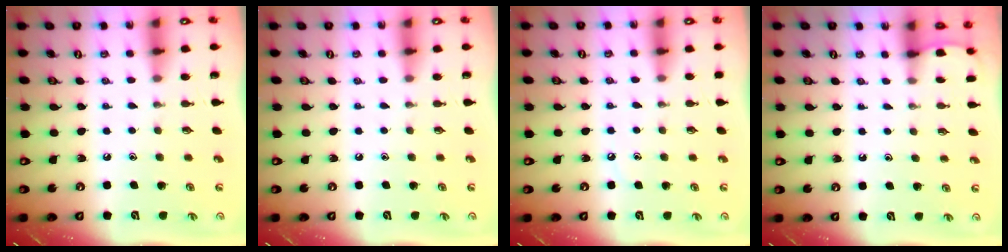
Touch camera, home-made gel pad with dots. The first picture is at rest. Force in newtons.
{"total": 0.0}
{"total": 3.3, "press": 3.3, "slide": 0.5}
{"total": 0.9, "press": 0.9, "slide": 0.1}